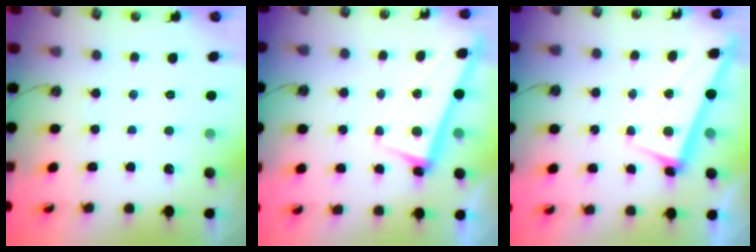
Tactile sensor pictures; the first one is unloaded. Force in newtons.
{"total": 2.5, "press": 2.4, "slide": 0.6}
{"total": 2.8, "press": 2.7, "slide": 0.4}